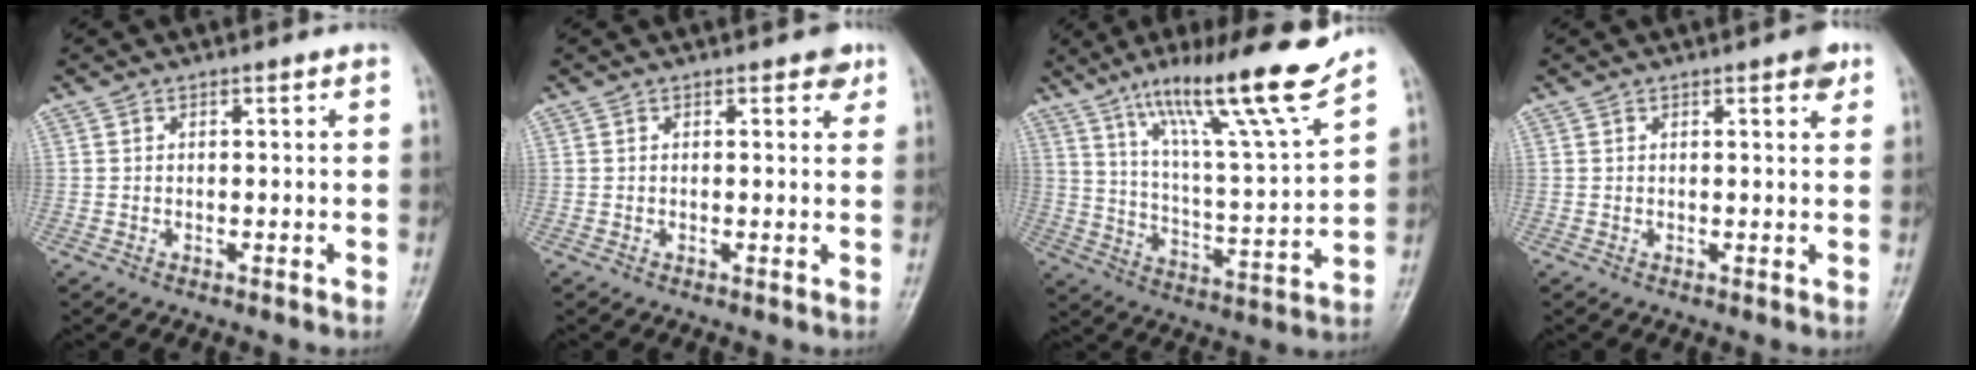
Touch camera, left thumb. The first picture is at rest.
{"total": 2.1, "force": [1.3, 1.1, 1.2], "torque": [-0.001, -0.004, 0.012]}
{"total": 19.1, "force": [13.4, 0.9, 13.6], "torque": [-0.203, -0.071, 0.221]}
{"total": 2.8, "force": [1.6, 0.9, 2.1], "torque": [-0.020, -0.004, 0.015]}